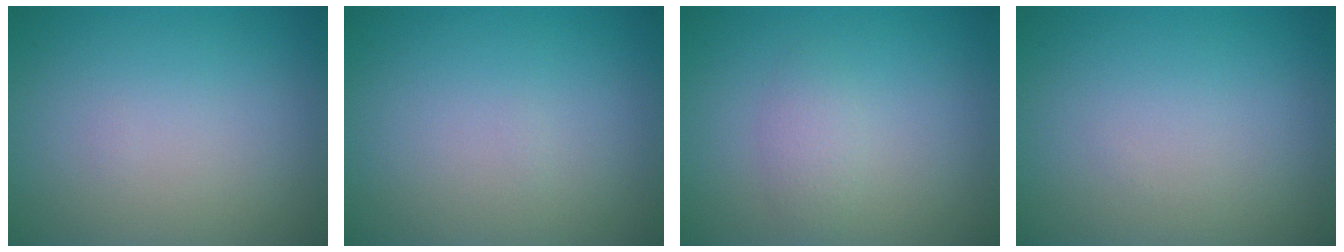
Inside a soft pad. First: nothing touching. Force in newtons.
{"total": 0.0}
{"total": 1.5, "press": 1.5, "slide": 0.0}
{"total": 0.0}